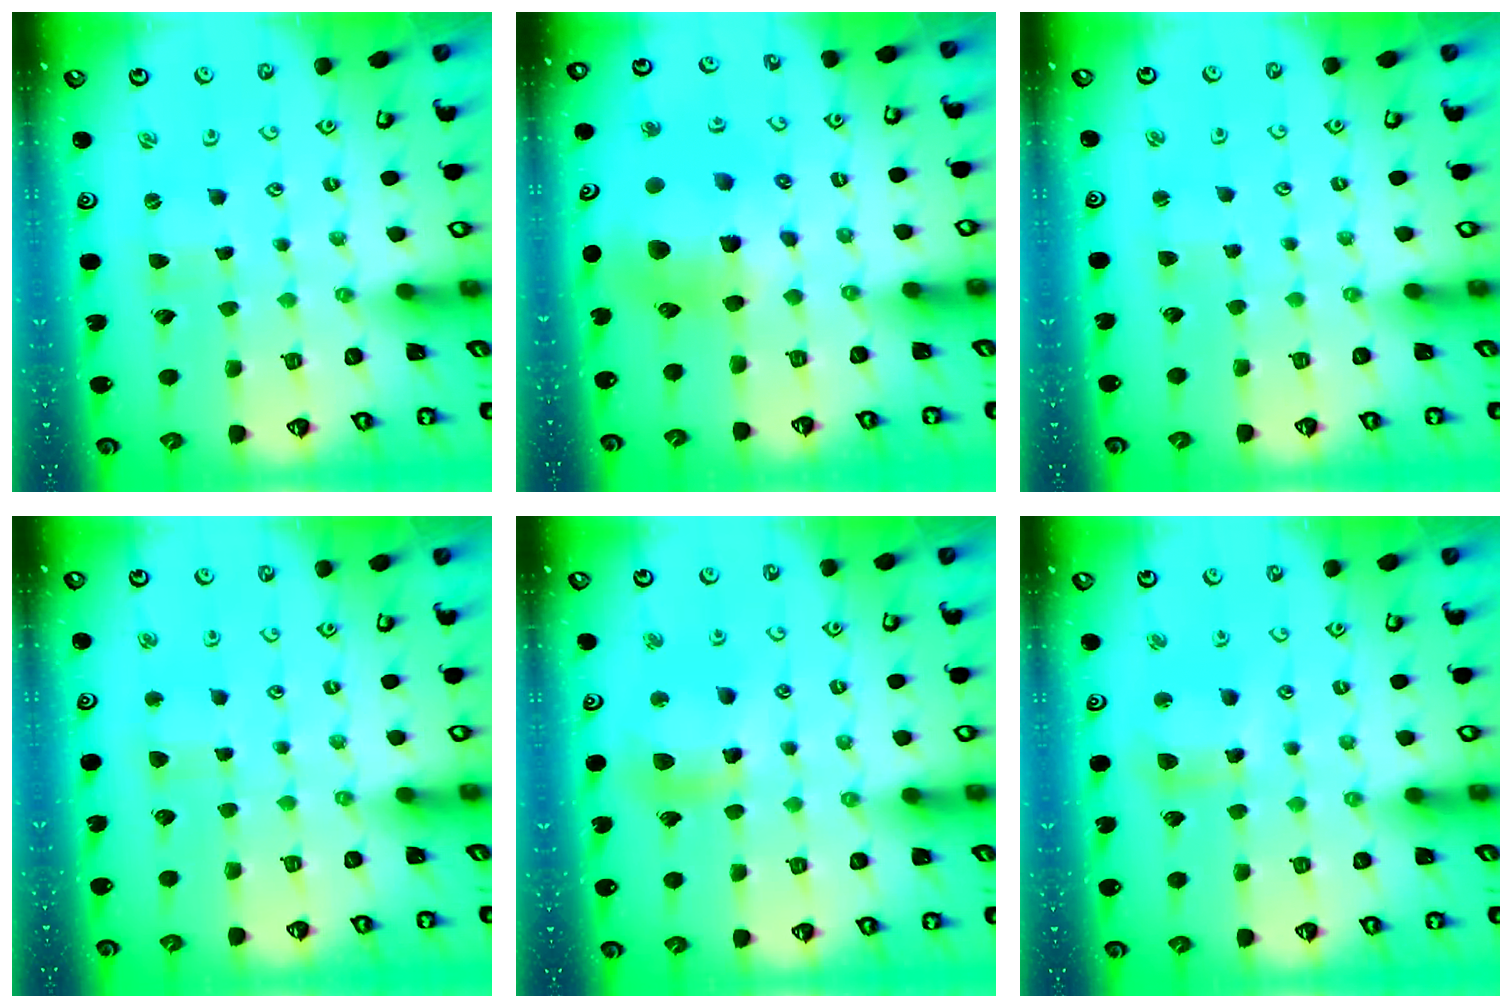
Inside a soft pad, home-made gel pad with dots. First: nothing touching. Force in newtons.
{"total": 16.2, "press": 16.1, "slide": 1.8}
{"total": 2.7, "press": 2.7, "slide": 0.2}
{"total": 3.6, "press": 3.5, "slide": 0.4}
{"total": 11.9, "press": 11.8, "slide": 1.7}
{"total": 8.8, "press": 8.8, "slide": 1.0}